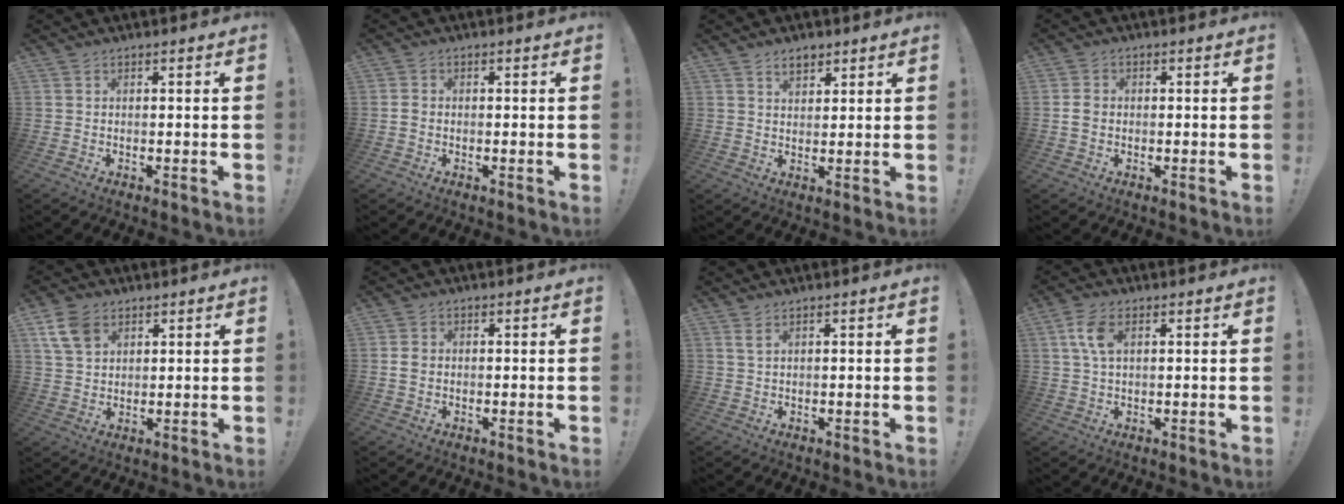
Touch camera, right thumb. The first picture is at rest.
{"total": 1.6, "force": [-0.4, 1.2, 0.9], "torque": [-0.016, 0.006, -0.008]}
{"total": 3.9, "force": [2.8, 2.3, 1.6], "torque": [-0.024, -0.009, 0.050]}
{"total": 2.7, "force": [-0.4, 2.2, 1.6], "torque": [-0.019, 0.005, -0.007]}
{"total": 8.3, "force": [4.3, 5.5, 4.5], "torque": [-0.090, -0.007, 0.086]}
{"total": 2.2, "force": [-0.2, 1.8, 1.4], "torque": [-0.016, 0.003, -0.005]}
{"total": 2.0, "force": [1.1, 0.5, 1.6], "torque": [-0.030, 0.000, 0.019]}
{"total": 6.7, "force": [2.1, 3.6, 5.2], "torque": [-0.114, 0.001, 0.037]}